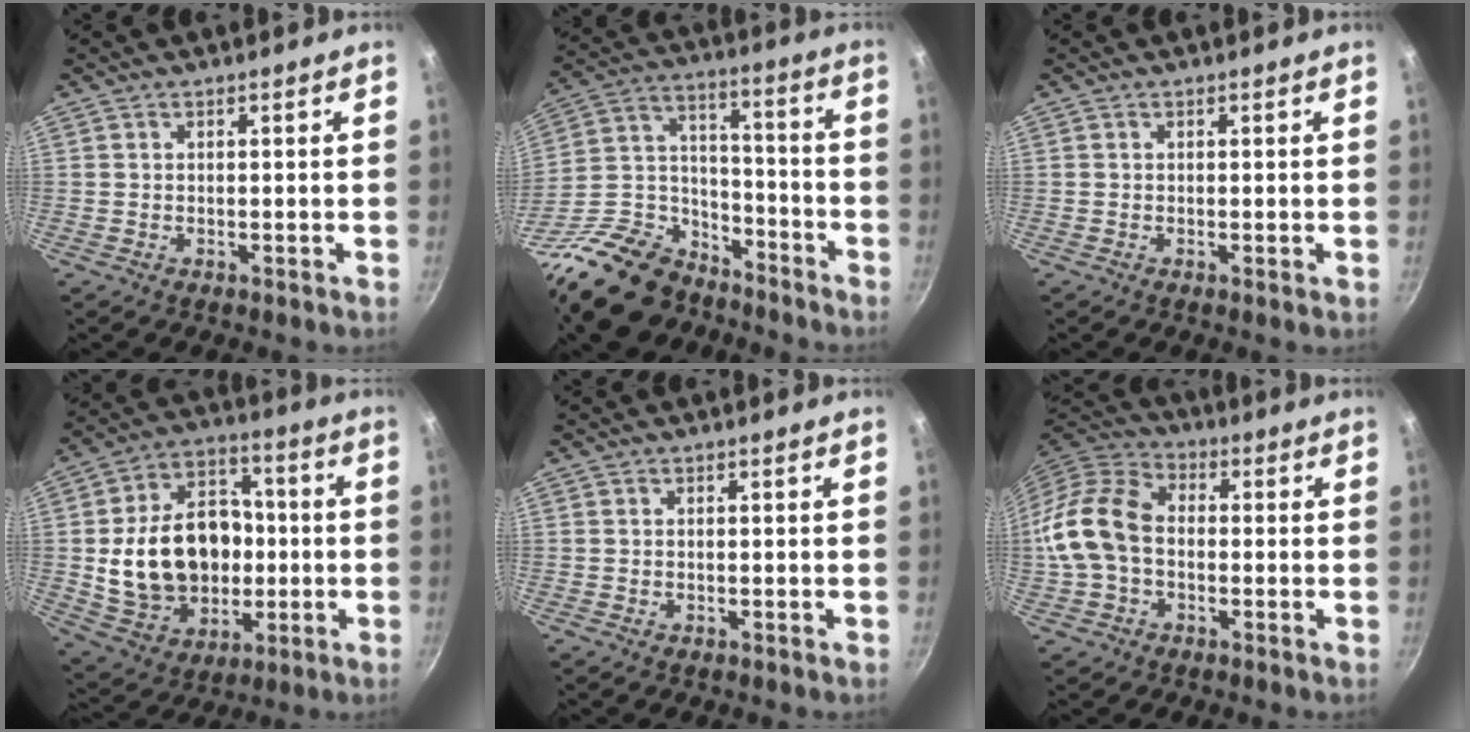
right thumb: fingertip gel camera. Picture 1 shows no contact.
{"total": 22.4, "force": [-16.2, 12.3, 9.4], "torque": [-0.158, 0.099, -0.282]}
{"total": 0.0}
{"total": 21.9, "force": [-1.0, 16.4, 14.4], "torque": [-0.212, 0.033, -0.004]}
{"total": 0.0}
{"total": 14.0, "force": [-1.2, 10.0, 9.8], "torque": [-0.169, 0.037, -0.038]}